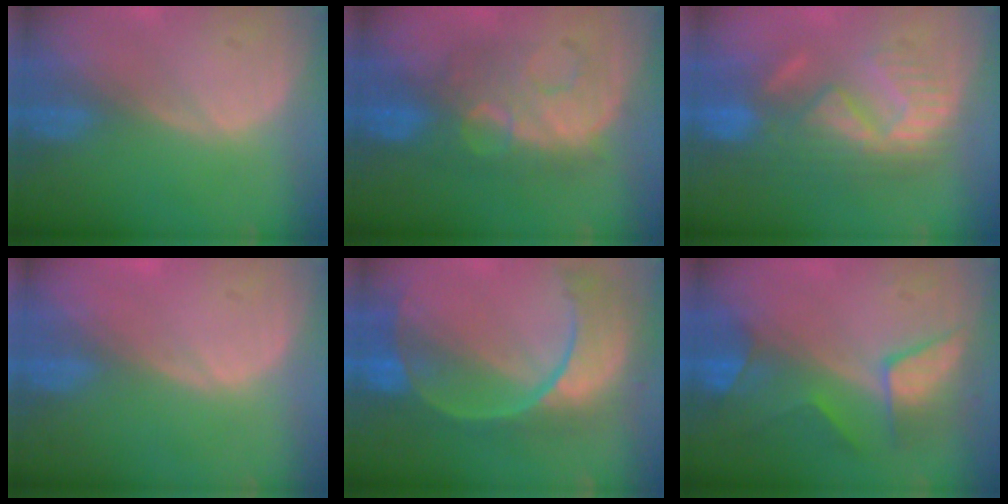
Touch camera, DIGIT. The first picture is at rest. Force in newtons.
{"total": 8.2, "press": 8.2, "slide": 0.0}
{"total": 9.4, "press": 9.0, "slide": 2.7}
{"total": 0.5, "press": 0.0, "slide": 0.5}
{"total": 11.1, "press": 9.4, "slide": 5.9}
{"total": 7.5, "press": 7.0, "slide": 2.6}